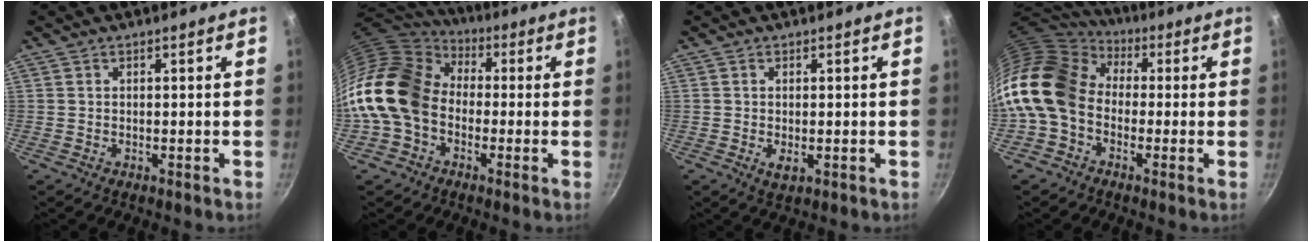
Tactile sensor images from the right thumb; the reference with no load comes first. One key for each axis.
{"total": 18.3, "fx": -1.3, "fy": 13.8, "fz": 12.0, "tx": -0.217, "ty": 0.042, "tz": -0.043}
{"total": 2.2, "fx": -0.4, "fy": 1.1, "fz": 1.9, "tx": -0.033, "ty": -0.007, "tz": -0.003}
{"total": 16.5, "fx": -0.2, "fy": 12.5, "fz": 10.9, "tx": -0.199, "ty": 0.033, "tz": -0.025}